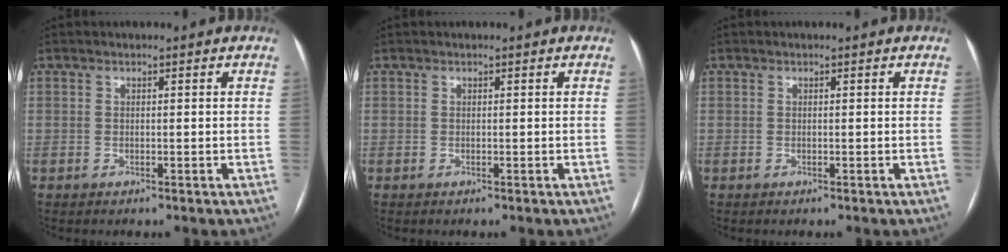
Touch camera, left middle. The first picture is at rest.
{"total": 0.0}
{"total": 0.0}